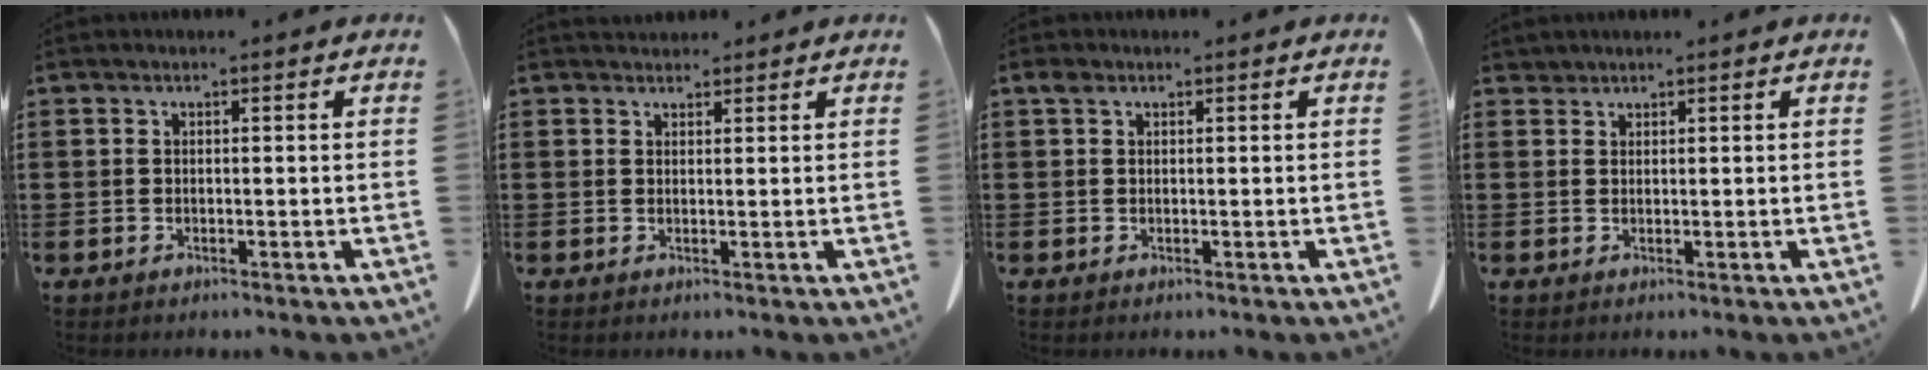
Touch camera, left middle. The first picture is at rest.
{"total": 1.5, "force": [1.4, 0.6, 0.1], "torque": [-0.006, 0.003, 0.027]}
{"total": 1.1, "force": [0.6, 0.7, 0.7], "torque": [-0.018, 0.004, 0.010]}
{"total": 0.9, "force": [0.9, 0.2, 0.0], "torque": [-0.004, 0.000, 0.018]}